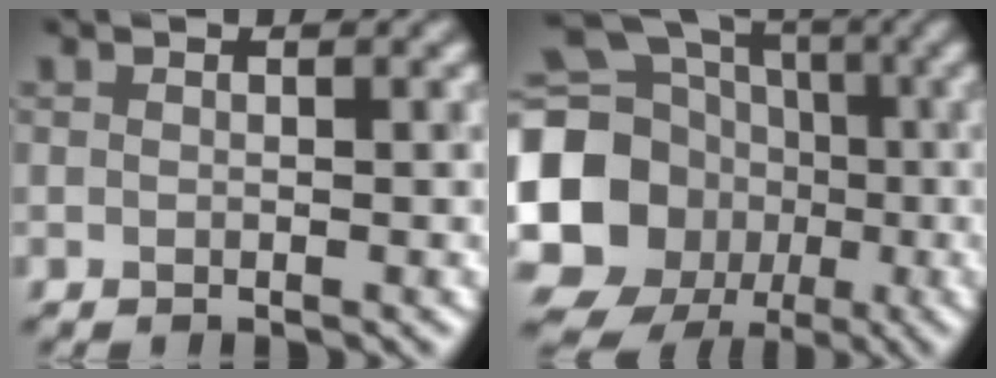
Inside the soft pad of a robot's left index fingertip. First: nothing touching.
{"total": 18.8, "force": [-1.6, 17.1, 7.7], "torque": [-0.176, -0.009, -0.074]}